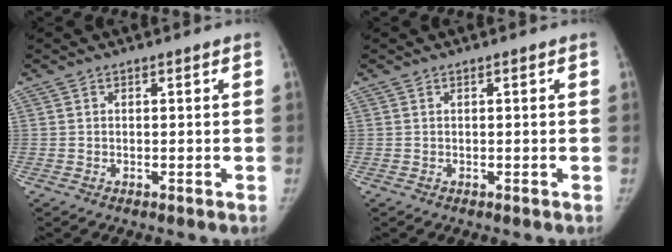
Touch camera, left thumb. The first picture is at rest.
{"total": 0.0}